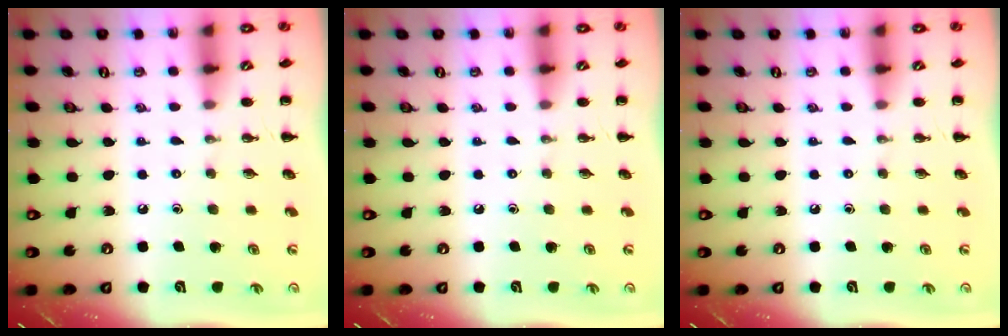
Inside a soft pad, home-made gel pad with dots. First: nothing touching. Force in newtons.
{"total": 0.0}
{"total": 0.0}